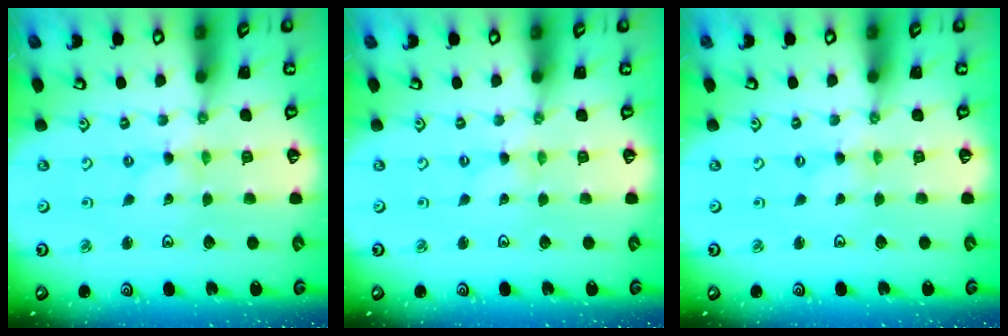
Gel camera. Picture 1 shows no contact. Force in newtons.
{"total": 0.0}
{"total": 0.0}